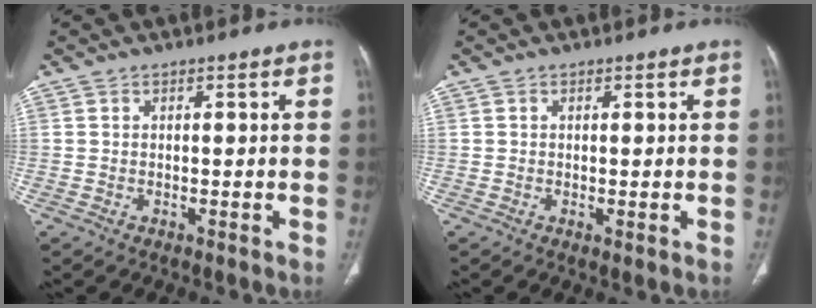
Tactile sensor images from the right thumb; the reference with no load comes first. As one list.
[{"total": 0.7, "force": [-0.1, 0.1, 0.6], "torque": [-0.016, -0.005, 0.001]}]